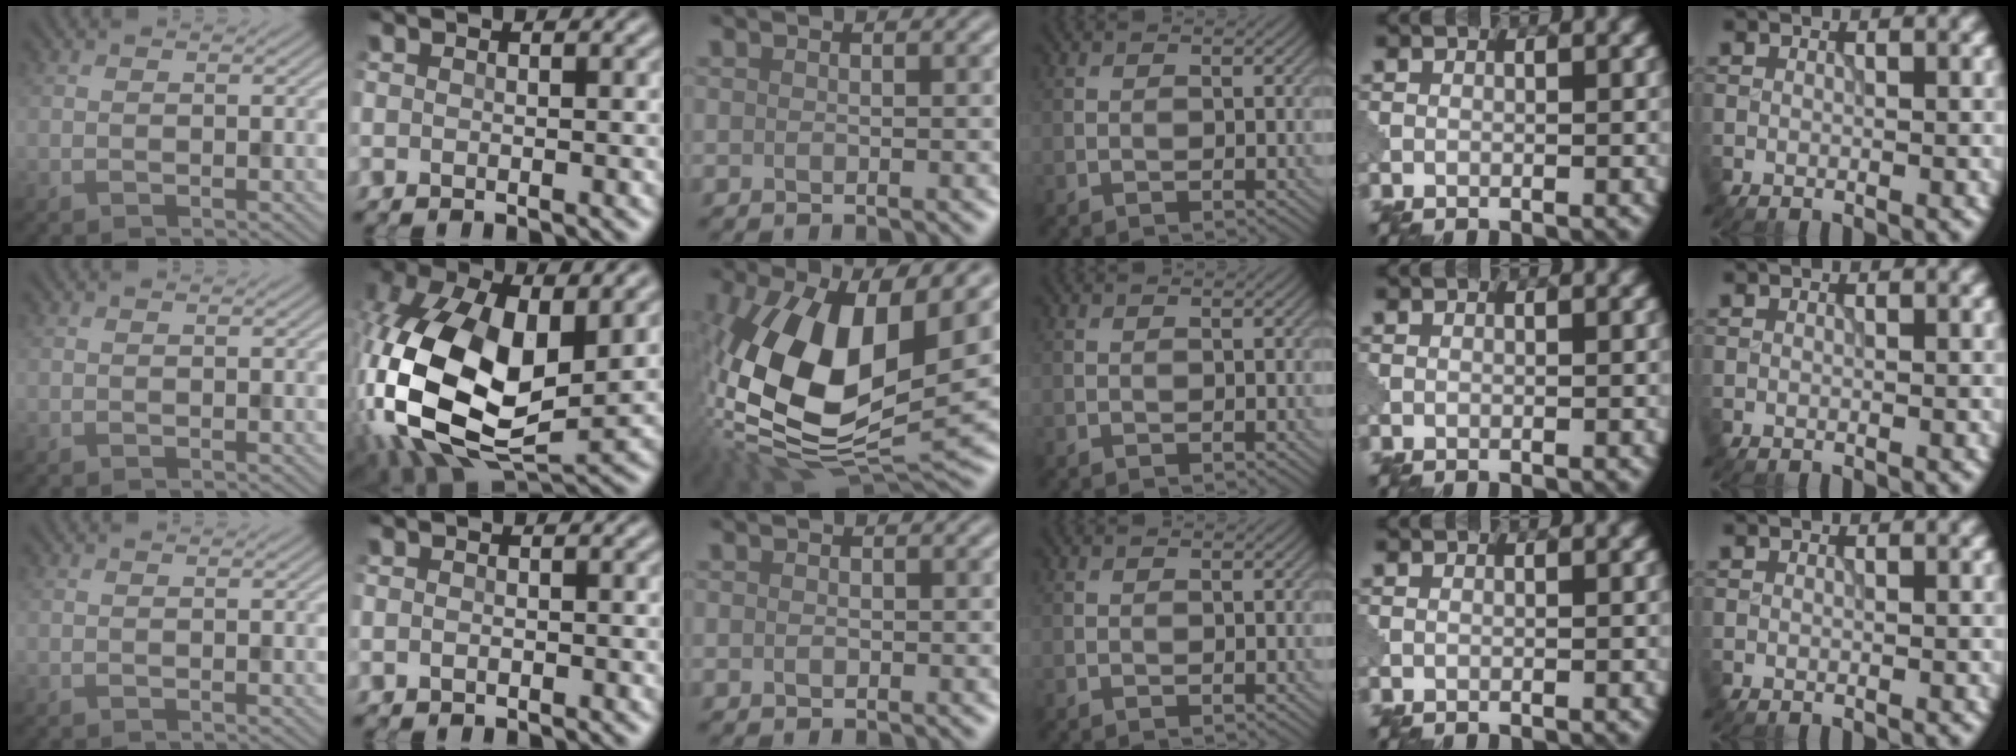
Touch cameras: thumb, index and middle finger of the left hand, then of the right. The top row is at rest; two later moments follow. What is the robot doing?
{"motion": "disassemble", "object": "puzzle pieces"}